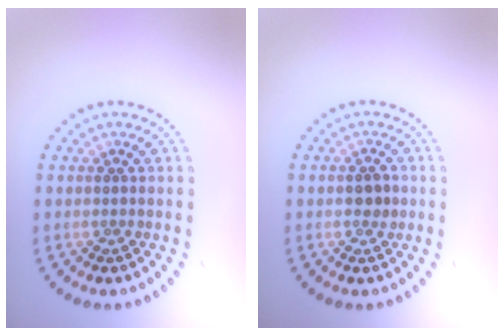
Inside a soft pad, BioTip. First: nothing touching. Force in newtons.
{"total": 1.5, "press": 1.5, "slide": 0.3}